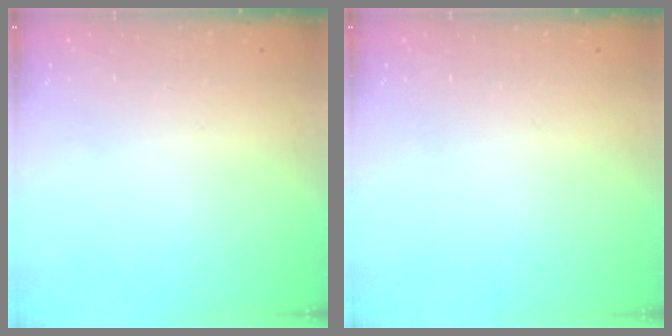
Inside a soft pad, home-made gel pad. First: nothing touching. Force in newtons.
{"total": 0.0}